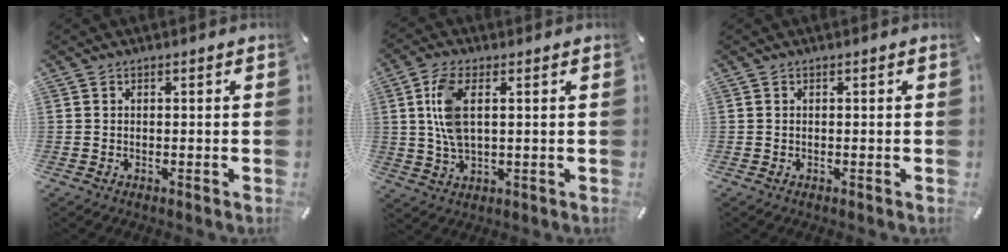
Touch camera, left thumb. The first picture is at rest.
{"total": 8.0, "force": [1.7, 3.6, 6.9], "torque": [-0.158, 0.001, 0.025]}
{"total": 0.0}